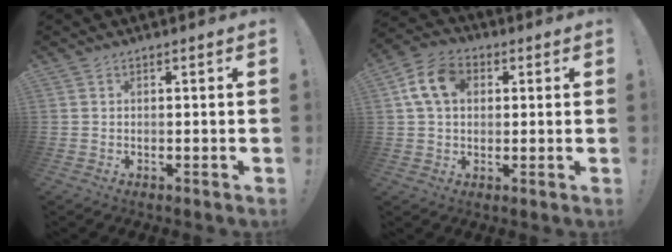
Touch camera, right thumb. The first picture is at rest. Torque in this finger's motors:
{"motor_torque": [-0.25, 0.74, 0.03, 0.03, 0.03]}